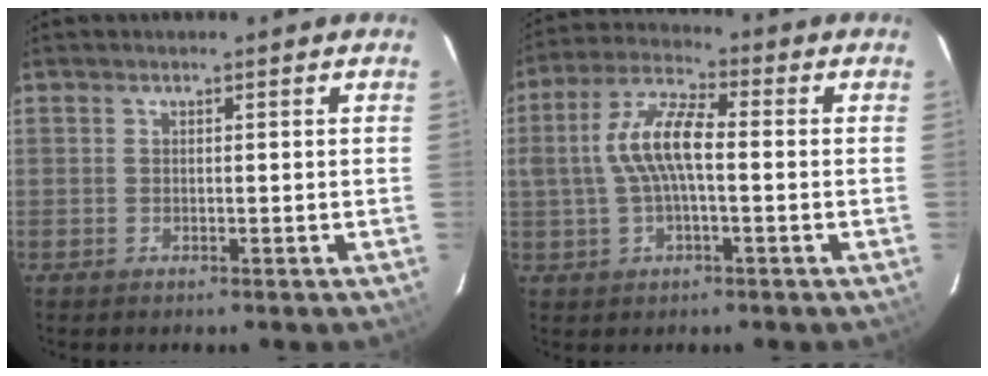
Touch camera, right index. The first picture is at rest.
{"total": 9.9, "force": [-0.1, 3.5, 9.2], "torque": [-0.190, 0.016, -0.003]}